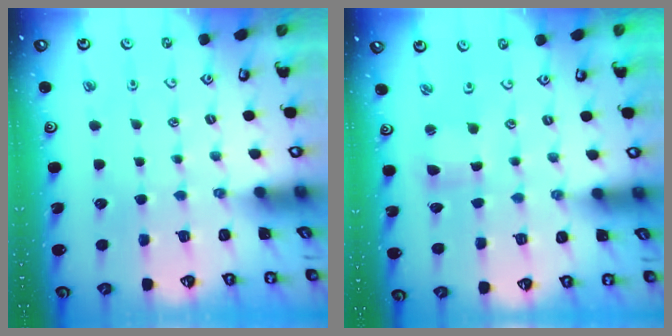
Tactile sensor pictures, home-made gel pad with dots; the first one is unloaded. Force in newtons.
{"total": 2.0, "press": 2.0, "slide": 0.3}